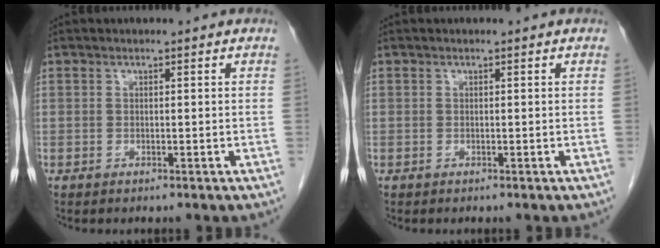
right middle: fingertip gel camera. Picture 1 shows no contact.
{"total": 0.0}